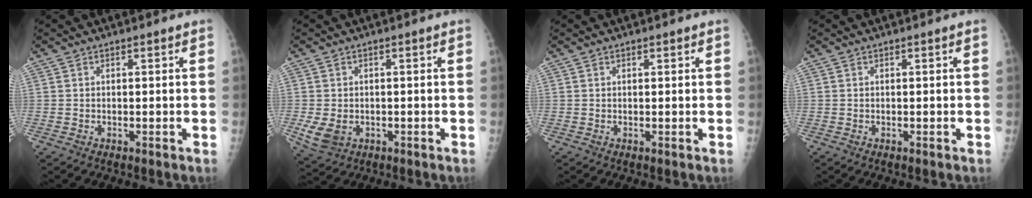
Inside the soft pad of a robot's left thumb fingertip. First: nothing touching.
{"total": 5.2, "force": [-1.1, 4.0, 3.2], "torque": [-0.060, -0.007, -0.009]}
{"total": 0.6, "force": [0.4, 0.3, 0.3], "torque": [-0.004, -0.002, 0.004]}
{"total": 0.0}